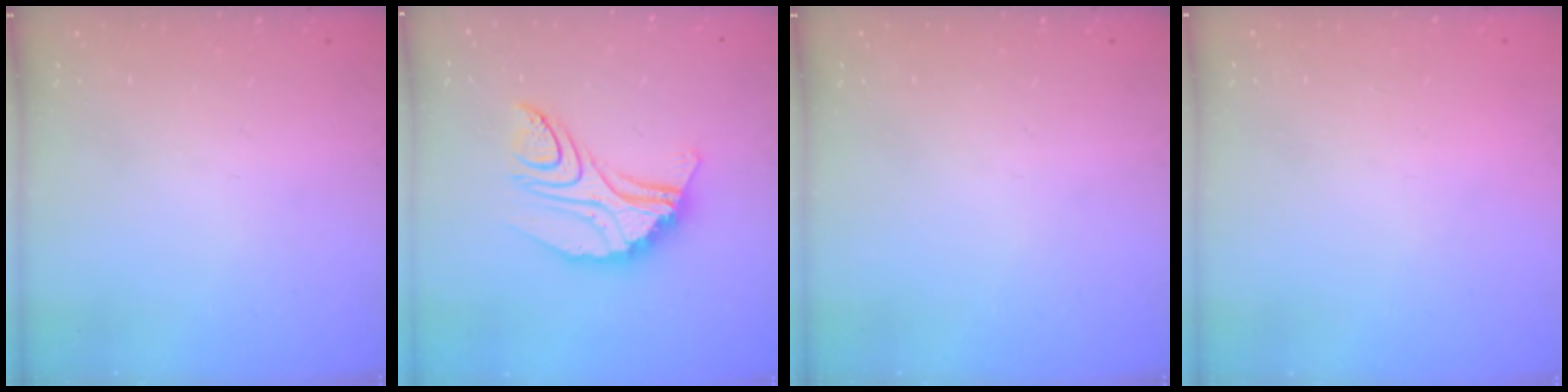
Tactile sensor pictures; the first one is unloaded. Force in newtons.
{"total": 12.3, "press": 12.2, "slide": 1.0}
{"total": 0.0}
{"total": 2.1, "press": 2.1, "slide": 0.1}